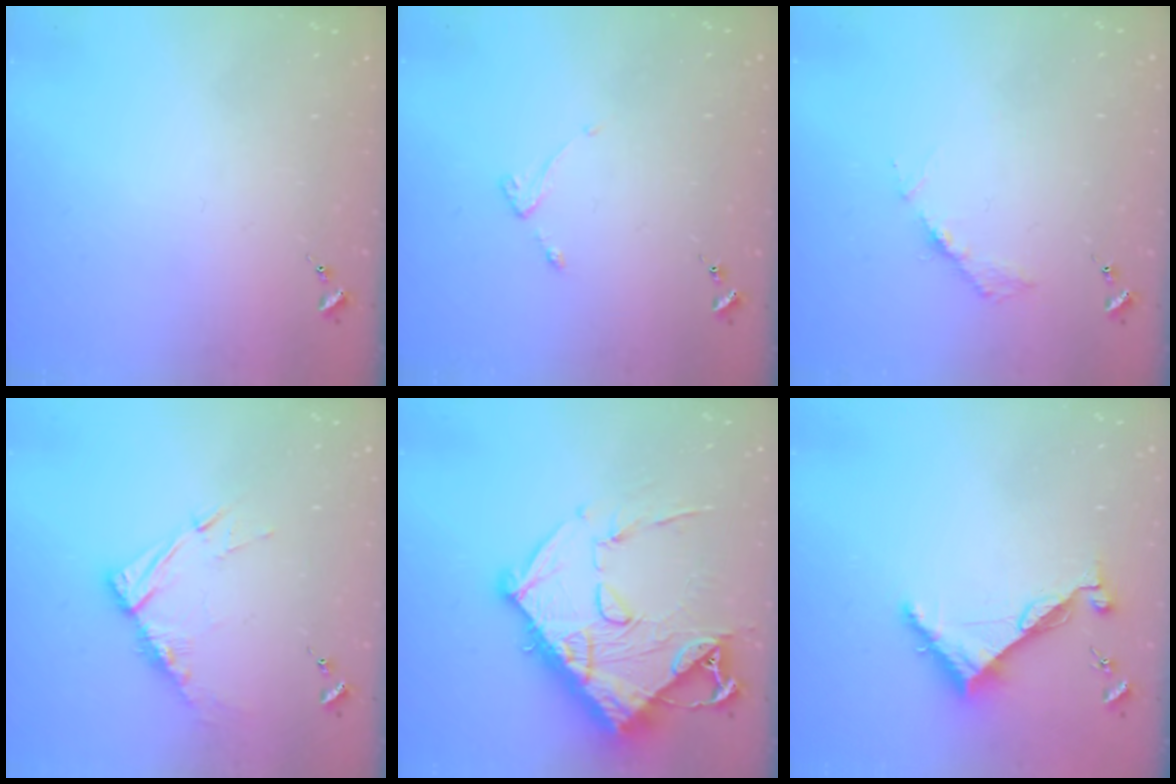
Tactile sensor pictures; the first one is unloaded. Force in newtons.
{"total": 2.6, "press": 2.6, "slide": 0.5}
{"total": 3.6, "press": 3.6, "slide": 0.5}
{"total": 10.5, "press": 10.4, "slide": 1.0}
{"total": 17.9, "press": 17.8, "slide": 2.0}
{"total": 6.8, "press": 6.8, "slide": 0.3}